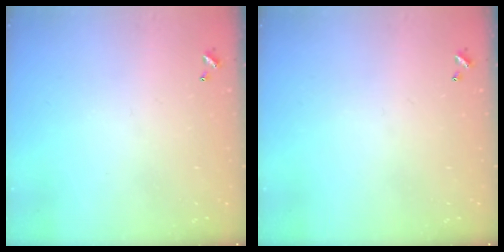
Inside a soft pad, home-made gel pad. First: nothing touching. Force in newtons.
{"total": 0.0}